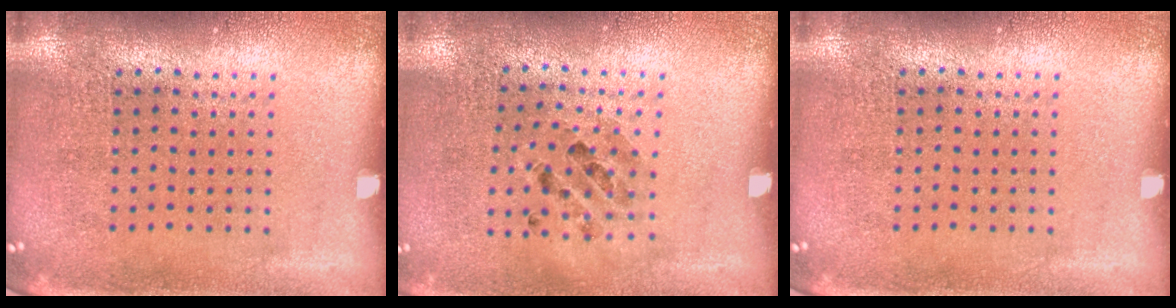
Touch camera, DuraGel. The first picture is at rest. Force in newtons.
{"total": 0.8, "press": 0.8, "slide": 0.2}
{"total": 0.0}